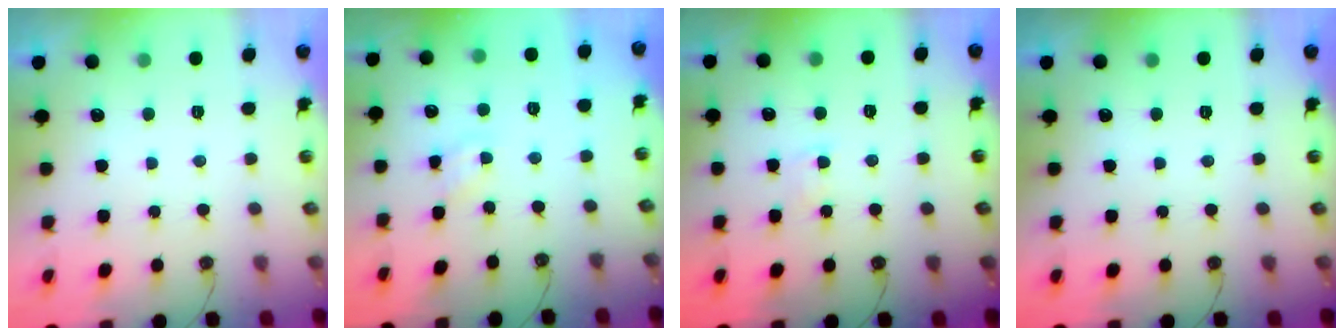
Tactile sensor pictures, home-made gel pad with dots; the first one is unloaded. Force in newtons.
{"total": 2.6, "press": 2.6, "slide": 0.4}
{"total": 1.7, "press": 1.6, "slide": 0.3}
{"total": 0.0}